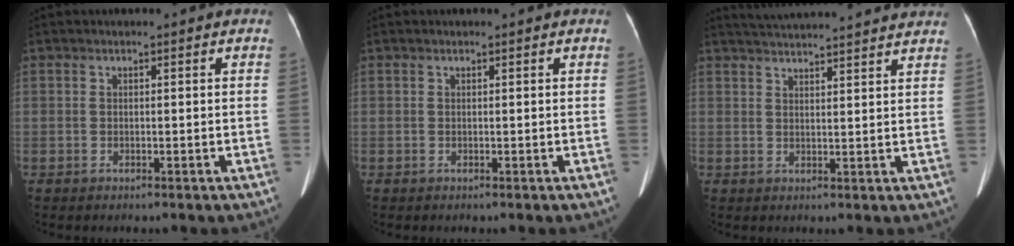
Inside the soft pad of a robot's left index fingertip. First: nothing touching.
{"total": 0.0}
{"total": 15.6, "force": [14.7, 0.4, 5.1], "torque": [-0.088, 0.011, 0.194]}